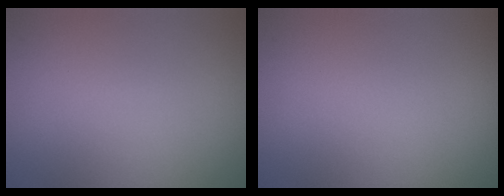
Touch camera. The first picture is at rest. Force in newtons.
{"total": 0.0}